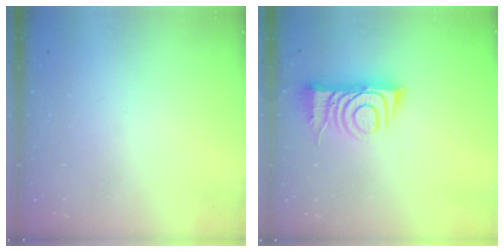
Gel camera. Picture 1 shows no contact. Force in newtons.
{"total": 10.4, "press": 10.4, "slide": 1.0}